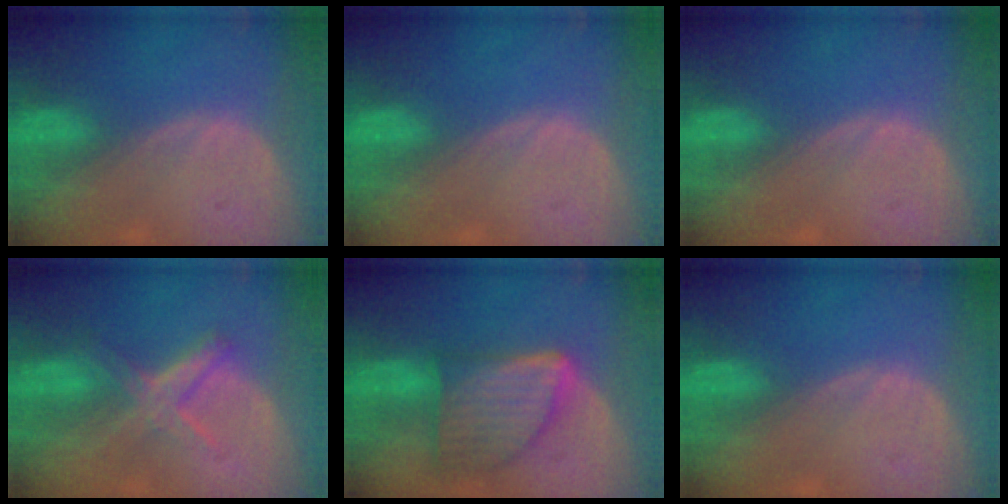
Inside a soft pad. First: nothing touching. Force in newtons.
{"total": 0.0}
{"total": 0.0}
{"total": 5.8, "press": 5.4, "slide": 2.1}
{"total": 9.3, "press": 9.3, "slide": 0.5}
{"total": 0.0}